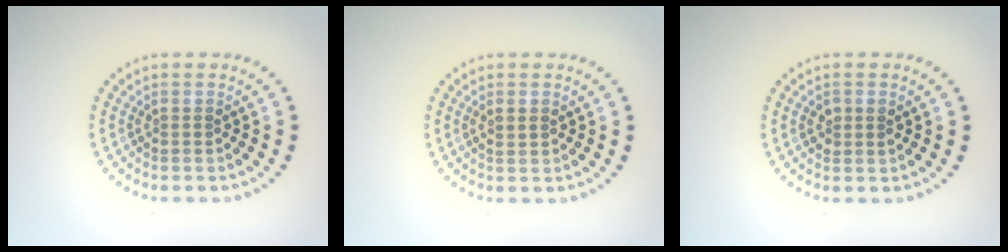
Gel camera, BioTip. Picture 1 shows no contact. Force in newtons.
{"total": 0.7, "press": 0.7, "slide": 0.0}
{"total": 1.4, "press": 1.3, "slide": 0.2}